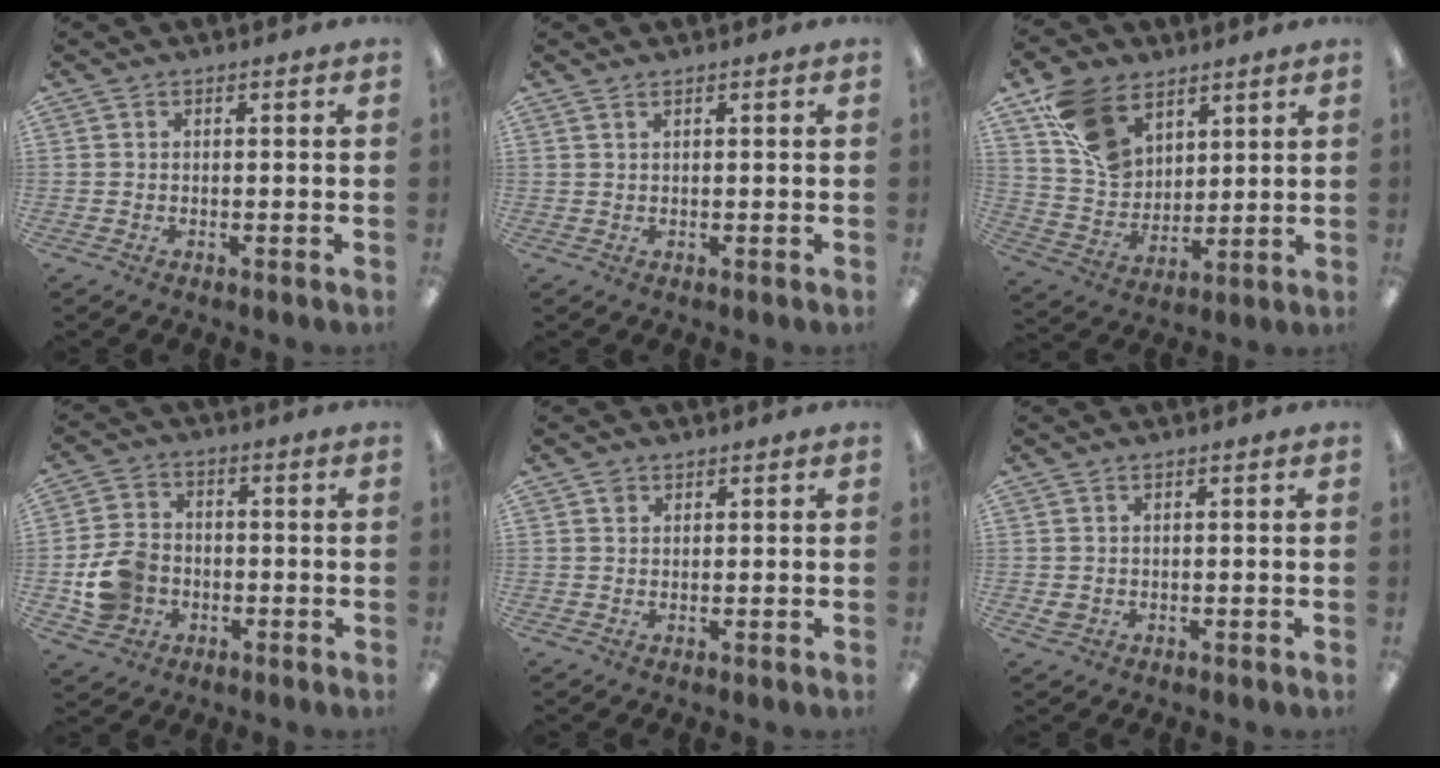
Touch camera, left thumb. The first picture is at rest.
{"total": 0.9, "force": [0.6, 0.1, 0.6], "torque": [-0.014, 0.000, 0.010]}
{"total": 14.3, "force": [8.1, 9.6, 6.8], "torque": [-0.139, -0.020, 0.164]}
{"total": 10.0, "force": [-2.5, 8.4, 4.9], "torque": [-0.108, 0.025, -0.042]}
{"total": 1.2, "force": [0.9, 0.7, 0.1], "torque": [-0.004, 0.000, 0.017]}
{"total": 1.2, "force": [0.1, 1.1, 0.5], "torque": [-0.011, 0.002, 0.000]}